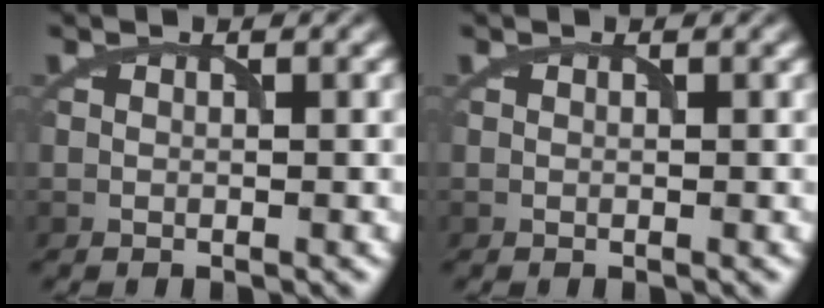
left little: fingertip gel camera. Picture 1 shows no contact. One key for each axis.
{"total": 0.0}